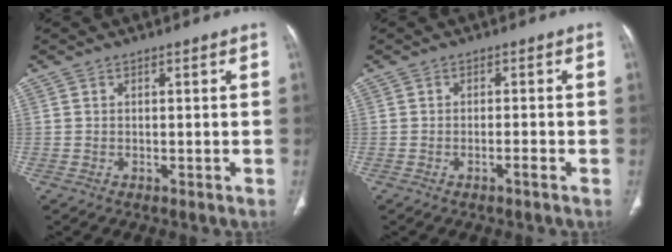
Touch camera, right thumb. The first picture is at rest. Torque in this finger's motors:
{"motor_torque": [-0.21, -0.02, -0.26, -0.02, -0.04]}